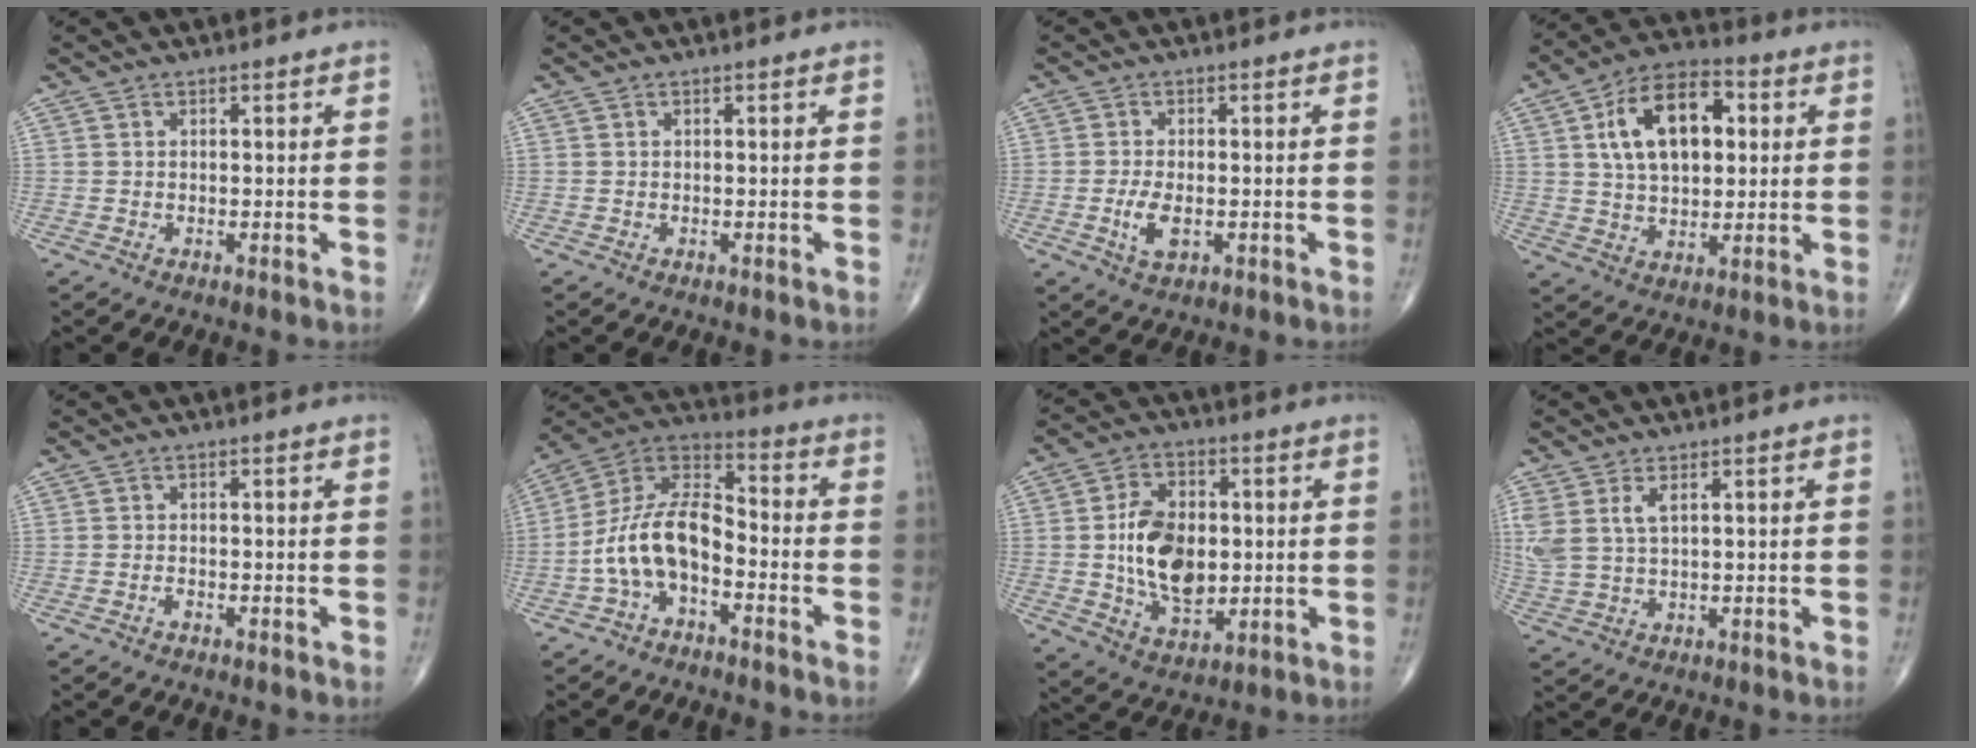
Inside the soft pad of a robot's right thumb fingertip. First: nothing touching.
{"total": 0.0}
{"total": 4.3, "force": [-1.1, 2.1, 3.6], "torque": [-0.071, -0.003, -0.017]}
{"total": 15.5, "force": [3.7, 9.1, 12.0], "torque": [-0.184, 0.010, 0.060]}
{"total": 0.7, "force": [-0.5, 0.3, 0.4], "torque": [-0.003, 0.004, -0.008]}
{"total": 12.9, "force": [-4.0, 7.0, 10.1], "torque": [-0.186, 0.061, -0.086]}
{"total": 14.0, "force": [0.1, 8.9, 10.8], "torque": [-0.166, -0.002, 0.009]}
{"total": 6.1, "force": [2.4, 2.9, 4.8], "torque": [-0.122, 0.000, 0.057]}